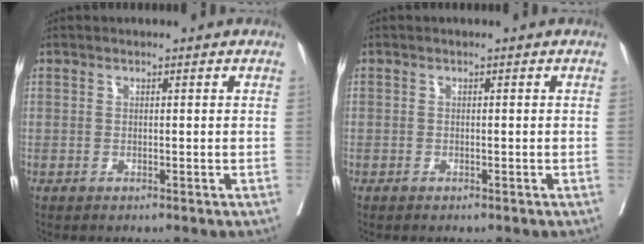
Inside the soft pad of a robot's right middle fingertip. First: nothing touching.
{"total": 0.0}